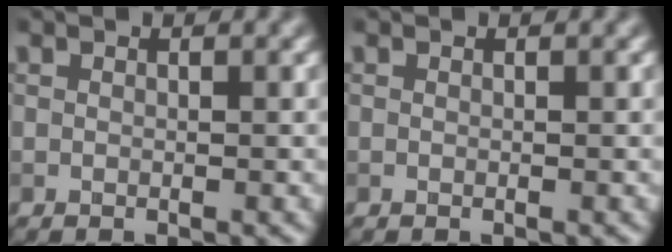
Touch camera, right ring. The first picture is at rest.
{"total": 0.0}